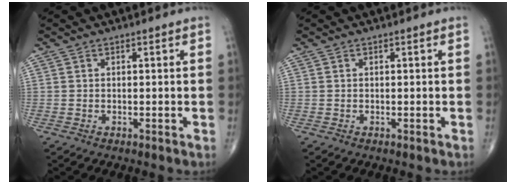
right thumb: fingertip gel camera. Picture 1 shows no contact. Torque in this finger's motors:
{"motor_torque": [-0.03, 0.03, 0.00, 0.00, 0.03]}